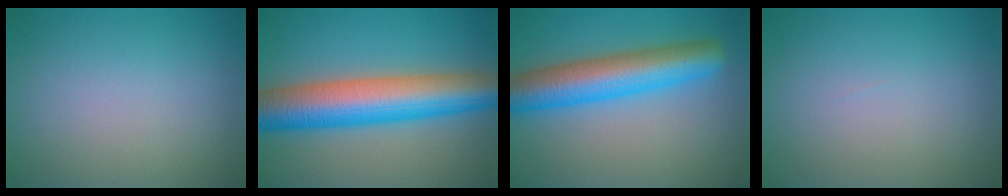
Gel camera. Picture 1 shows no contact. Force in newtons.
{"total": 11.0, "press": 11.0, "slide": 0.1}
{"total": 8.1, "press": 8.1, "slide": 0.2}
{"total": 0.0}